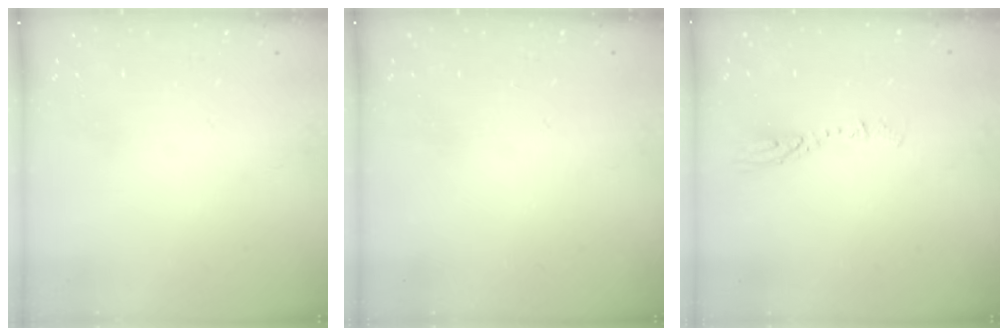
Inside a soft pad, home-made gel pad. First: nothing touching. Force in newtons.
{"total": 0.0}
{"total": 3.8, "press": 3.8, "slide": 0.4}